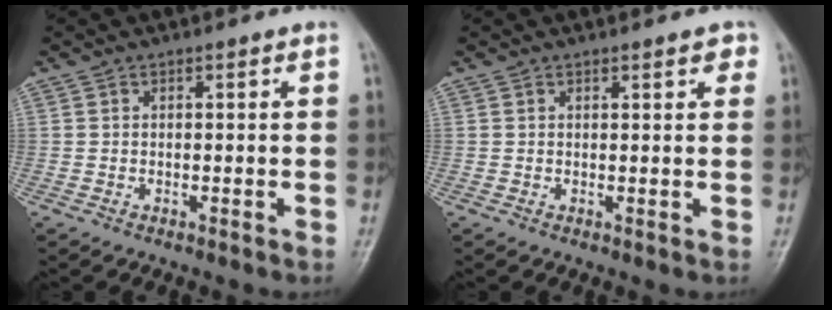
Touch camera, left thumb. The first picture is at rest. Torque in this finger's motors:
{"motor_torque": [-0.13, -0.05, -0.03, 0.21, 0.07]}